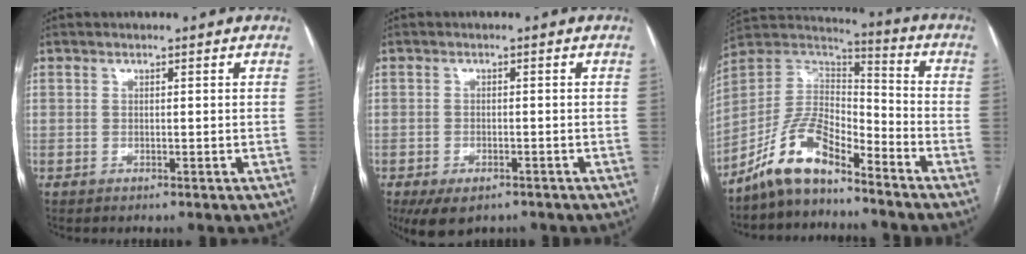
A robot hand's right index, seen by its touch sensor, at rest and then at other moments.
{"total": 5.7, "force": [-3.9, 2.9, 3.1], "torque": [-0.052, -0.007, -0.057]}
{"total": 11.5, "force": [-8.9, 3.6, 6.3], "torque": [-0.130, 0.028, -0.172]}